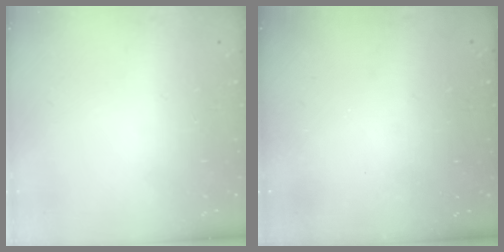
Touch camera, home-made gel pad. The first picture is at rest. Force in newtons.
{"total": 2.9, "press": 2.8, "slide": 1.0}